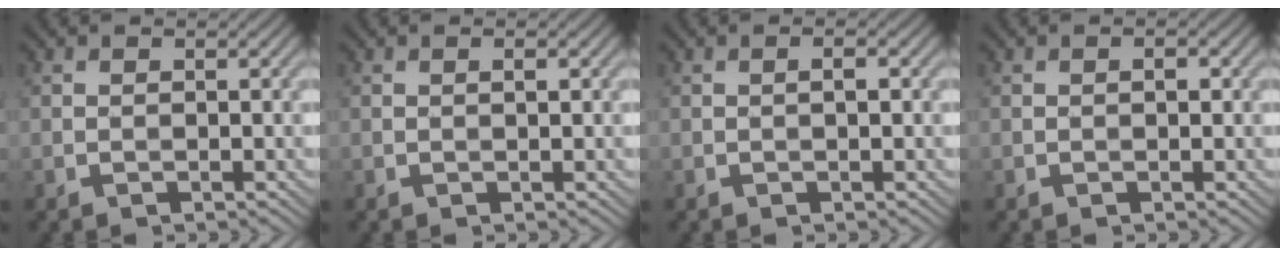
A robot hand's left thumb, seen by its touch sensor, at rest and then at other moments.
{"total": 0.6, "force": [0.2, 0.1, 0.6], "torque": [-0.008, 0.001, 0.002]}
{"total": 1.0, "force": [0.0, 0.2, 0.9], "torque": [-0.016, 0.002, 0.000]}
{"total": 0.9, "force": [0.1, 0.4, 0.8], "torque": [-0.009, -0.001, 0.001]}